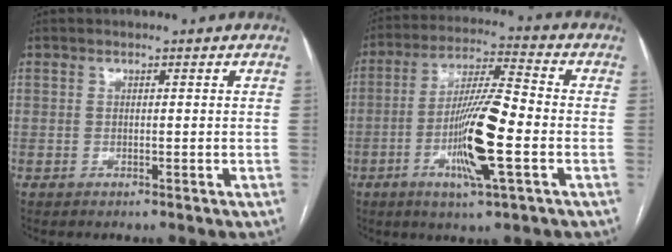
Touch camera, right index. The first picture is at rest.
{"total": 13.0, "force": [-3.6, 0.7, 12.5], "torque": [-0.236, -0.006, -0.070]}